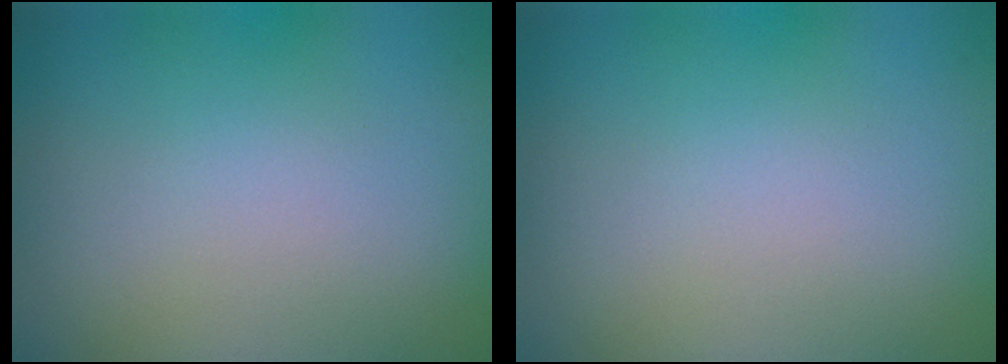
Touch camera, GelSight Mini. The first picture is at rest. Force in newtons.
{"total": 0.0}